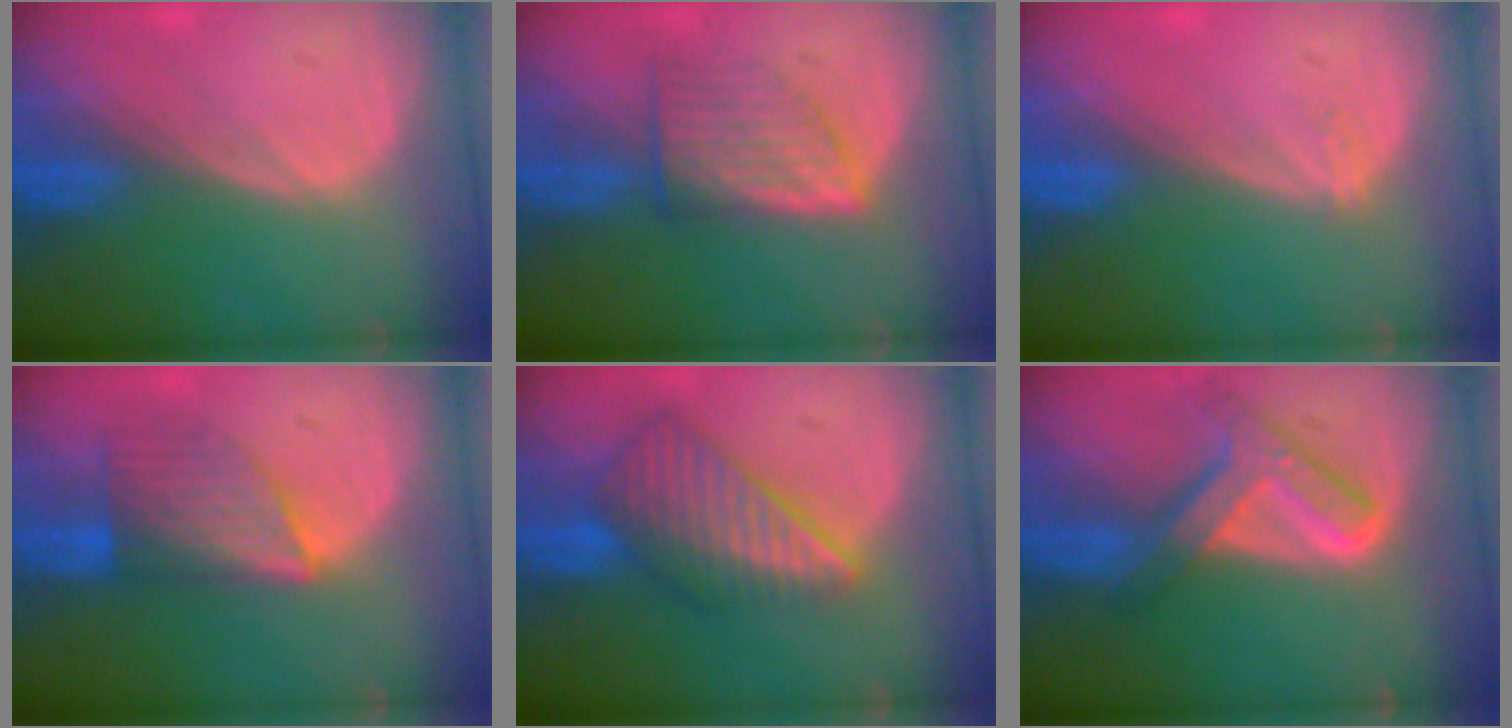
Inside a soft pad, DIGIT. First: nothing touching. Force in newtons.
{"total": 6.4, "press": 5.9, "slide": 2.3}
{"total": 0.9, "press": 0.6, "slide": 0.6}
{"total": 6.7, "press": 6.6, "slide": 1.3}
{"total": 8.8, "press": 7.6, "slide": 4.4}
{"total": 8.0, "press": 6.8, "slide": 4.3}